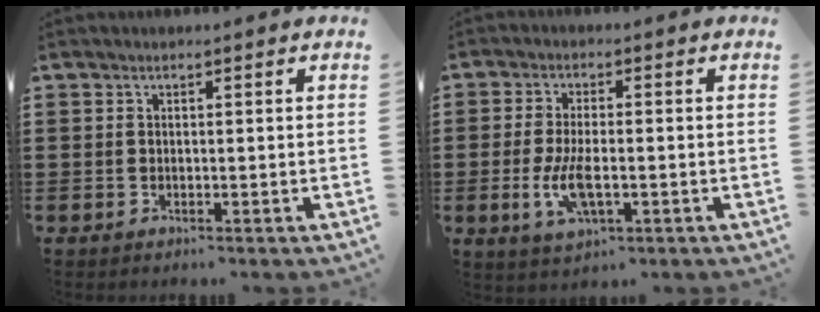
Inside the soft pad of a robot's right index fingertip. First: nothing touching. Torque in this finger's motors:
{"motor_torque": [1.05, 1.09, 0.22, 0.12]}